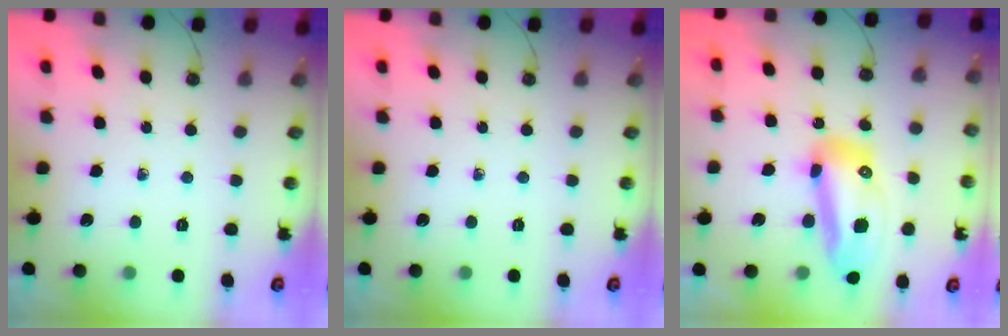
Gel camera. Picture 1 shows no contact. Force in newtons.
{"total": 0.0}
{"total": 14.5, "press": 14.4, "slide": 1.8}